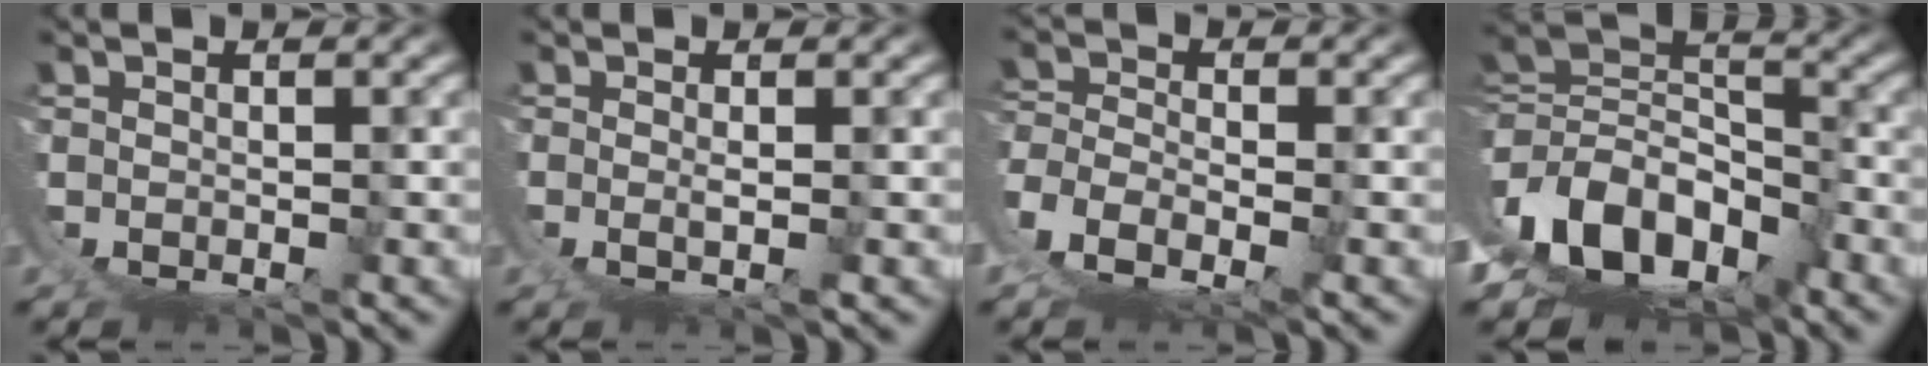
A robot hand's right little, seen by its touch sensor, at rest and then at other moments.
{"total": 2.1, "force": [1.0, -1.0, 1.5], "torque": [-0.029, -0.005, 0.023]}
{"total": 8.1, "force": [0.6, 6.8, 4.2], "torque": [-0.135, -0.033, 0.009]}
{"total": 14.8, "force": [-1.5, 11.3, 9.4], "torque": [-0.215, -0.054, -0.012]}